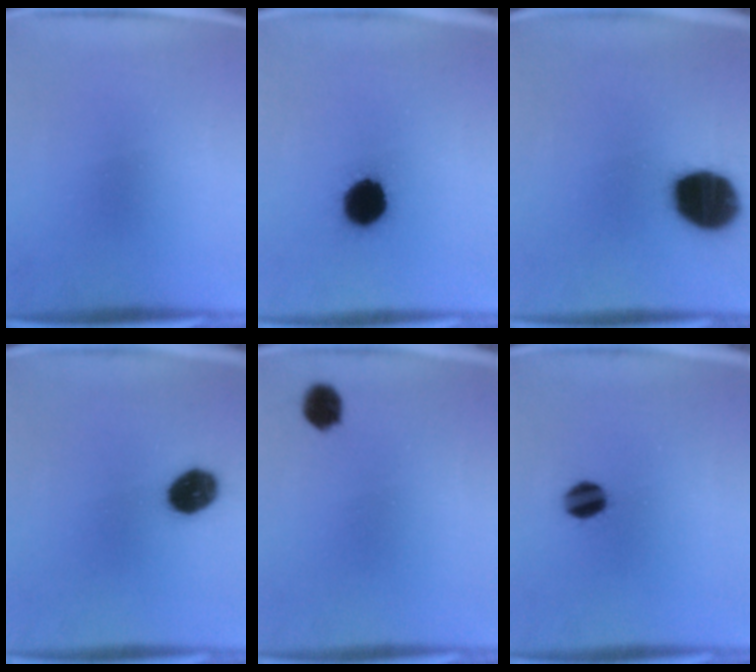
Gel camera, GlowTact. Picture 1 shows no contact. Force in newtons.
{"total": 11.0}
{"total": 19.2}
{"total": 9.6}
{"total": 3.8}
{"total": 6.0}